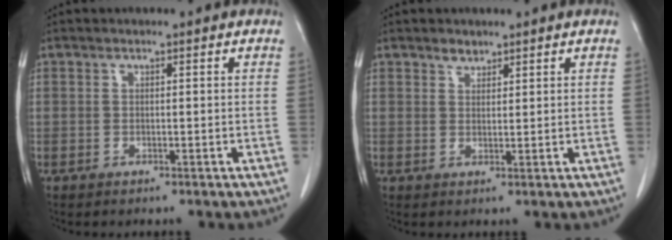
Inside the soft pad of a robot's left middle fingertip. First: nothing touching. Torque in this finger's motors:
{"motor_torque": [0.16, 0.01, -0.13, -0.03]}